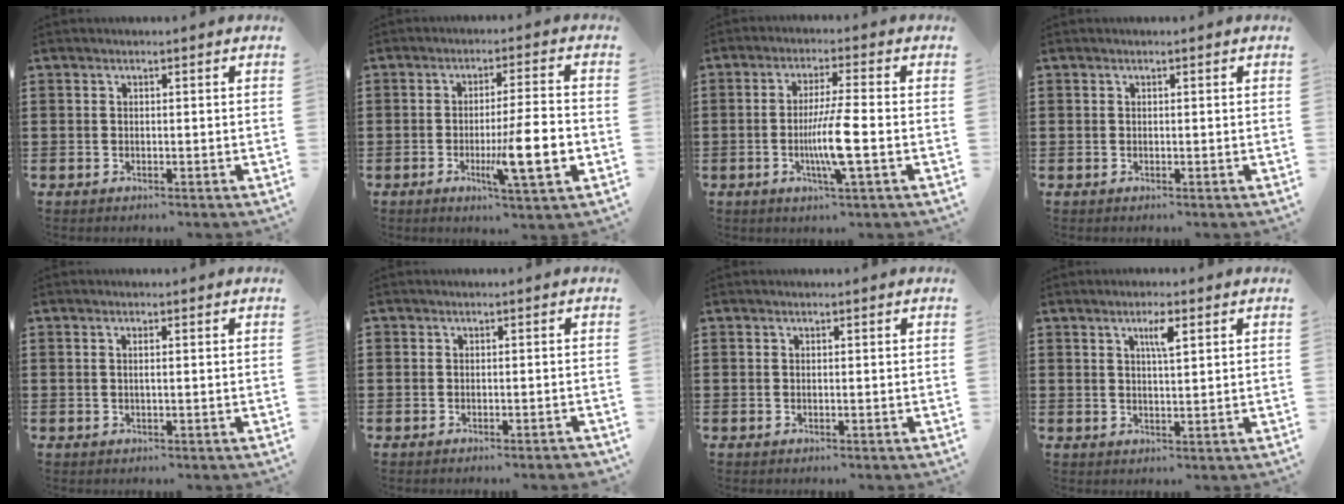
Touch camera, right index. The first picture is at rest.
{"total": 10.5, "force": [-2.9, 1.2, 10.0], "torque": [-0.165, -0.015, -0.049]}
{"total": 7.5, "force": [-1.7, 0.1, 7.3], "torque": [-0.143, -0.019, -0.036]}
{"total": 0.0}
{"total": 0.9, "force": [0.1, 0.0, 0.9], "torque": [-0.017, -0.001, 0.001]}
{"total": 0.9, "force": [-0.9, 0.1, 0.0], "torque": [-0.003, 0.001, -0.019]}
{"total": 0.0}
{"total": 3.3, "force": [1.5, 0.6, 2.9], "torque": [-0.053, 0.003, 0.022]}